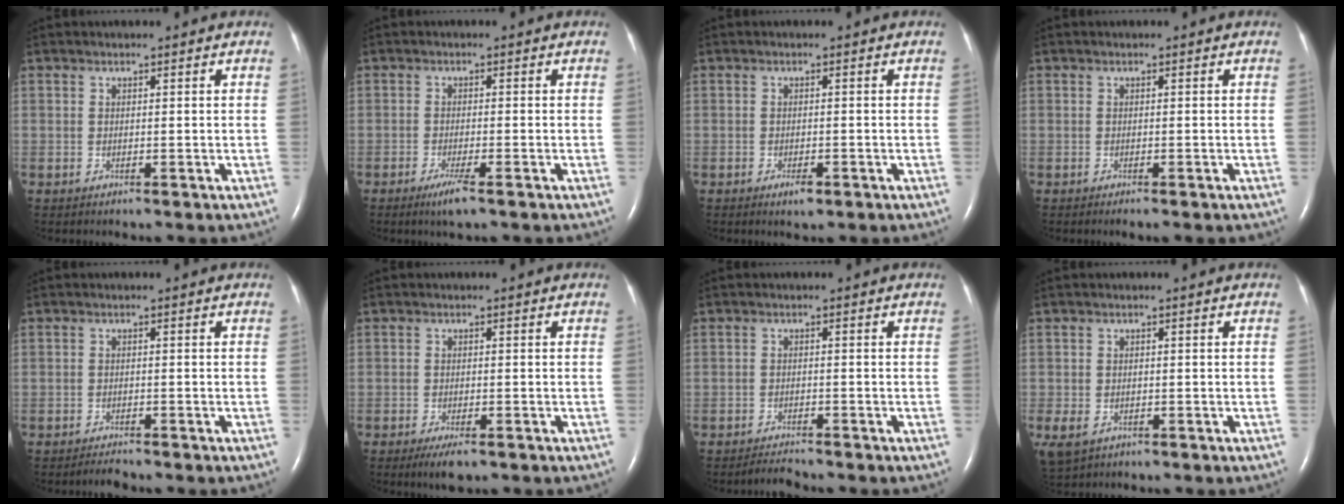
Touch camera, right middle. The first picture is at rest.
{"total": 3.1, "force": [-2.0, 0.1, 2.4], "torque": [-0.052, -0.008, -0.036]}
{"total": 1.7, "force": [-1.0, 0.6, 1.2], "torque": [-0.024, -0.001, -0.012]}
{"total": 1.4, "force": [-1.1, 0.2, 0.9], "torque": [-0.010, -0.004, -0.012]}
{"total": 1.4, "force": [-1.4, 0.1, 0.3], "torque": [-0.014, -0.006, -0.020]}
{"total": 2.7, "force": [-1.8, 0.7, 1.9], "torque": [-0.034, -0.005, -0.026]}
{"total": 1.9, "force": [-1.9, -0.1, 0.1], "torque": [-0.011, -0.012, -0.030]}
{"total": 6.6, "force": [-3.0, 4.7, 3.5], "torque": [-0.097, -0.006, -0.042]}